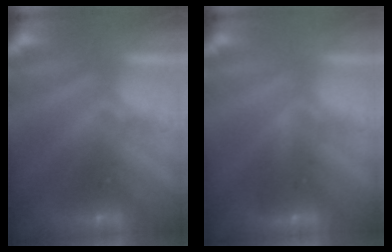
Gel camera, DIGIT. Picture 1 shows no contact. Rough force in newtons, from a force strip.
{"total": 3.2}